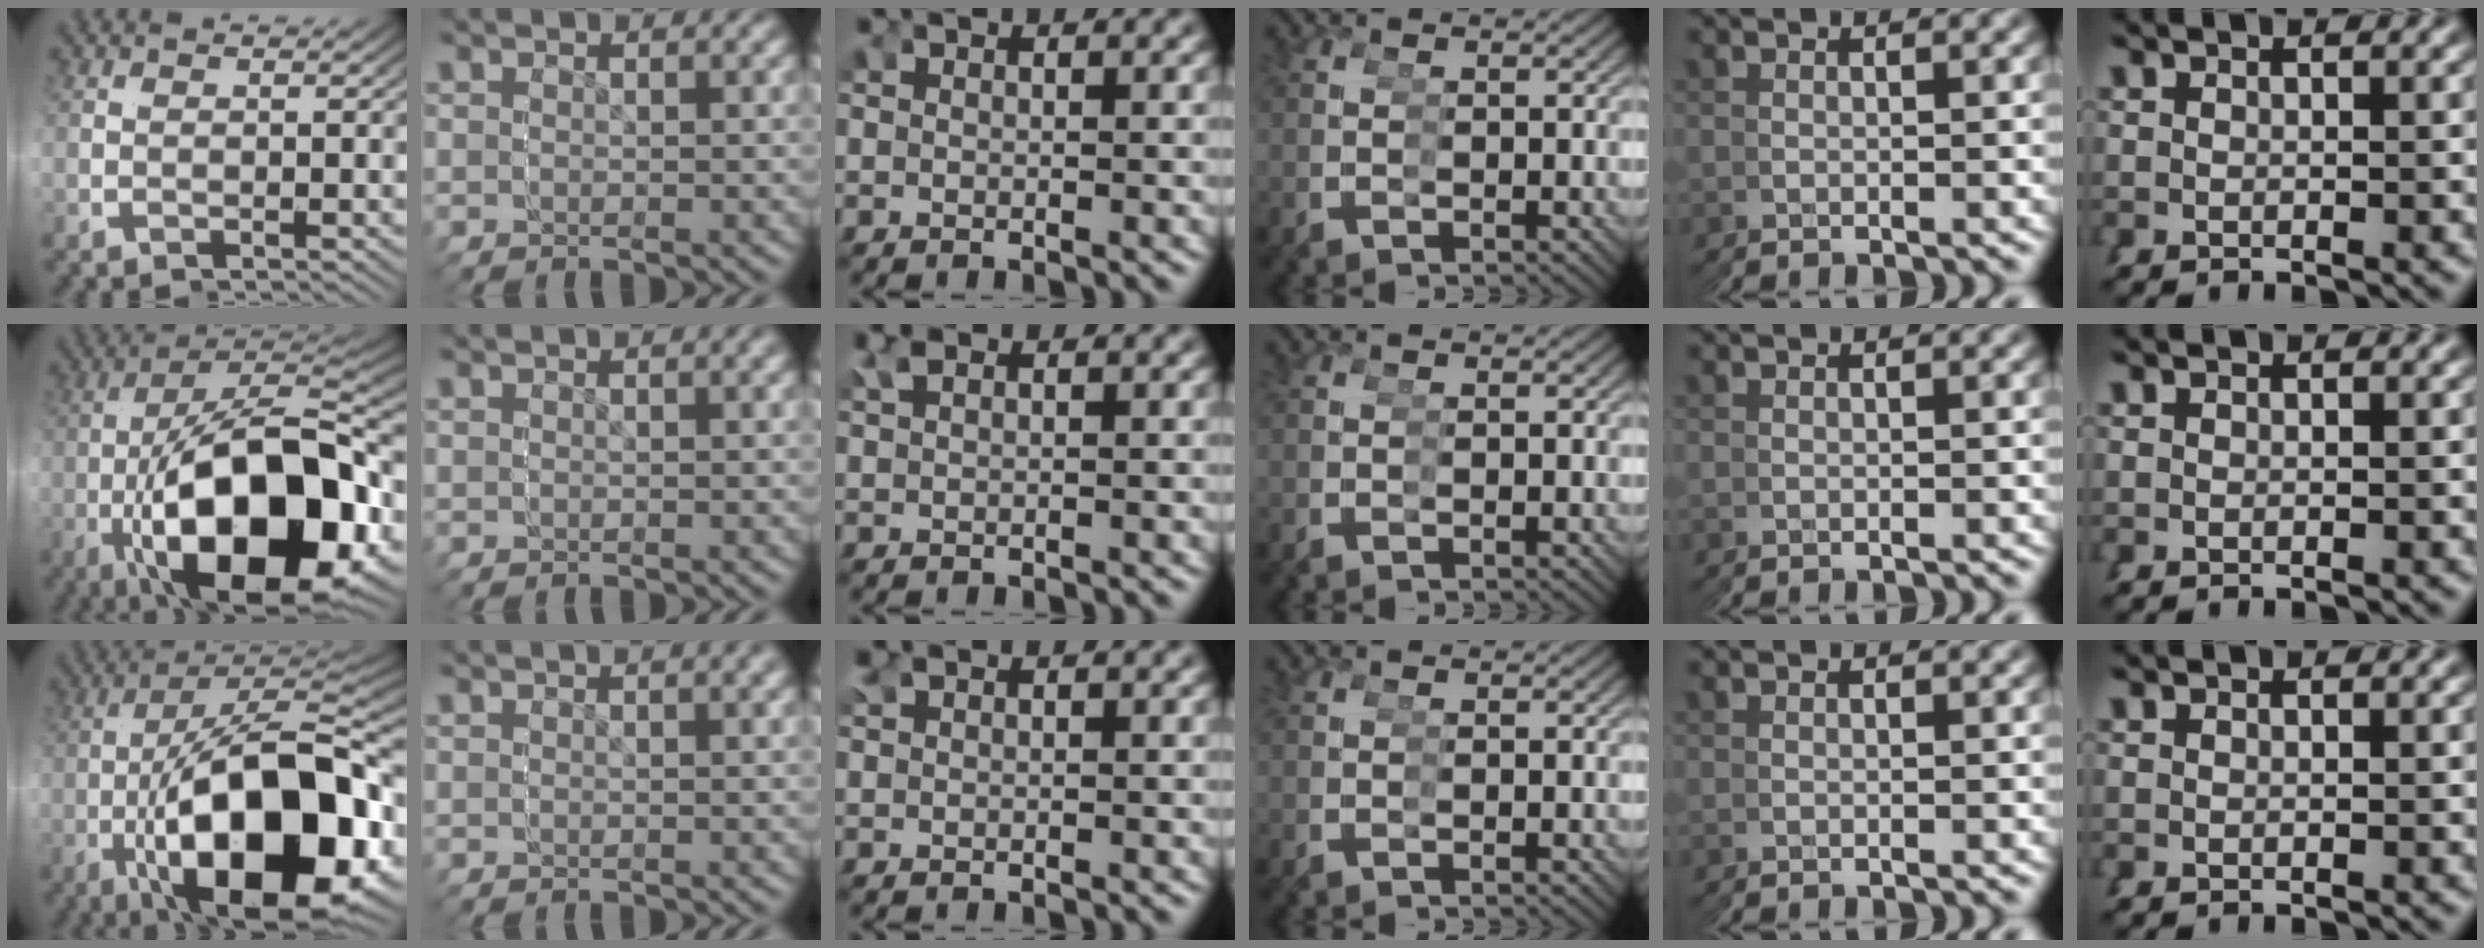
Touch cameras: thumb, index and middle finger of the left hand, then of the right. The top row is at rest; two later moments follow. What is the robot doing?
{"motion": "grasp_and_lifting", "object": "screwdriver"}